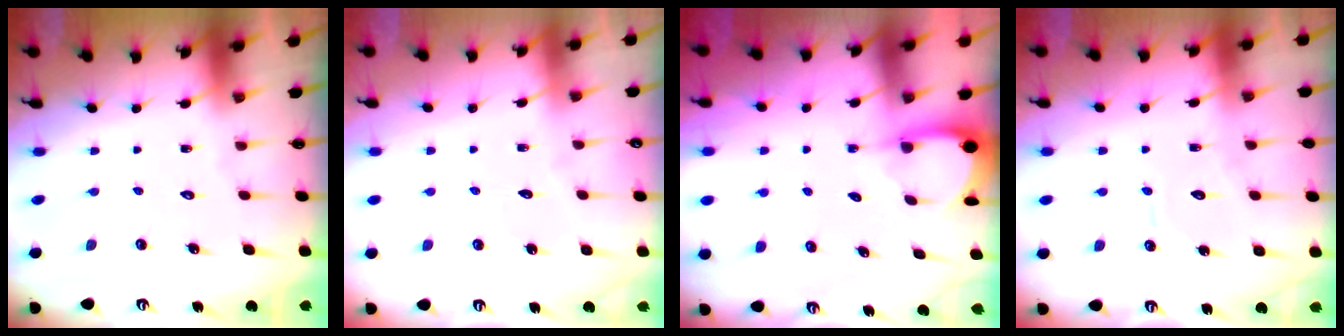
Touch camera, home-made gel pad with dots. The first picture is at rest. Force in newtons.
{"total": 2.8, "press": 2.8, "slide": 0.2}
{"total": 3.9, "press": 3.9, "slide": 0.4}
{"total": 5.7, "press": 5.6, "slide": 0.6}